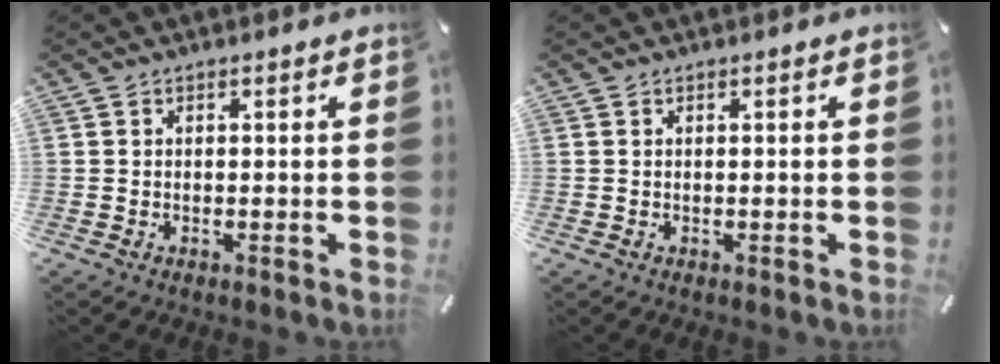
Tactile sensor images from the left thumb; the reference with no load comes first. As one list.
[{"total": 0.0}]